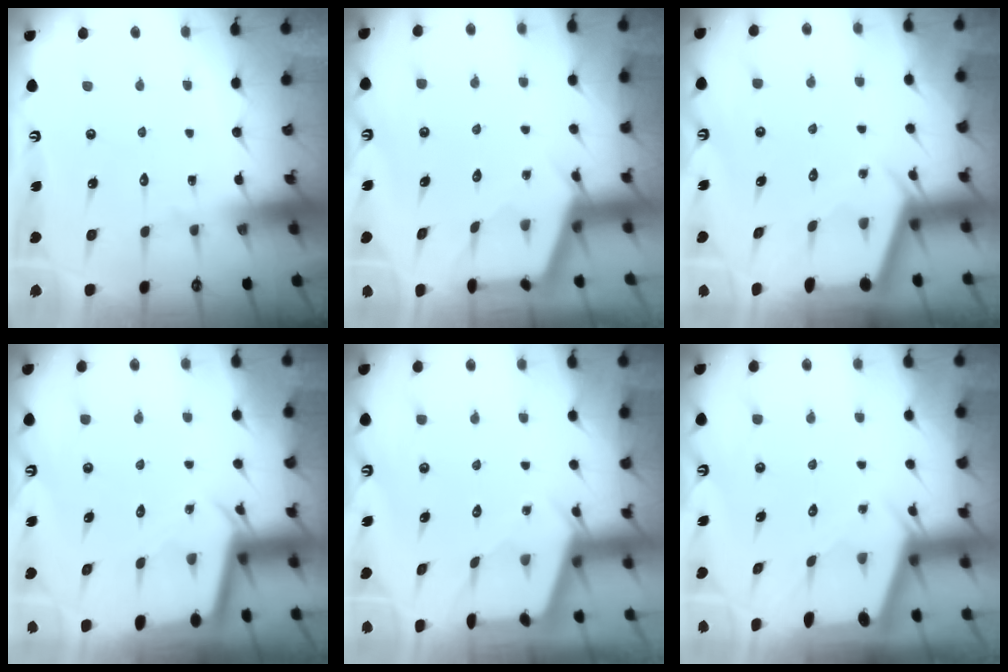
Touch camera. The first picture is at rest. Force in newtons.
{"total": 3.0, "press": 3.0, "slide": 0.4}
{"total": 2.3, "press": 2.3, "slide": 0.3}
{"total": 2.4, "press": 2.4, "slide": 0.1}
{"total": 2.4, "press": 2.4, "slide": 0.3}
{"total": 1.9, "press": 1.8, "slide": 0.3}